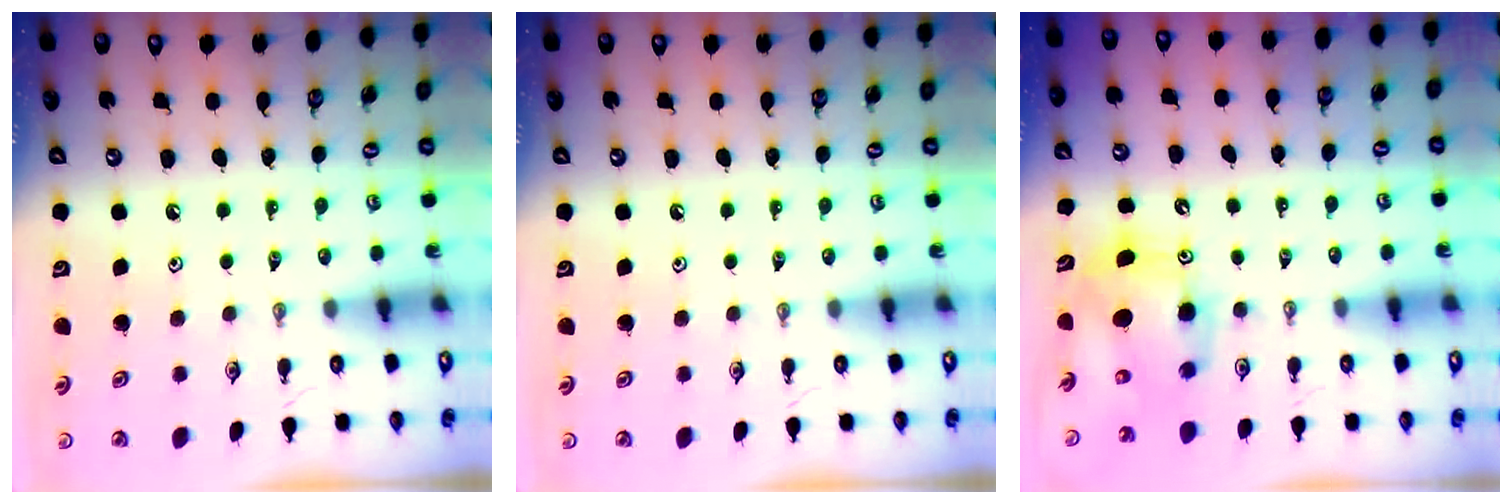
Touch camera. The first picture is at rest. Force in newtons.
{"total": 0.0}
{"total": 9.0, "press": 8.8, "slide": 2.0}